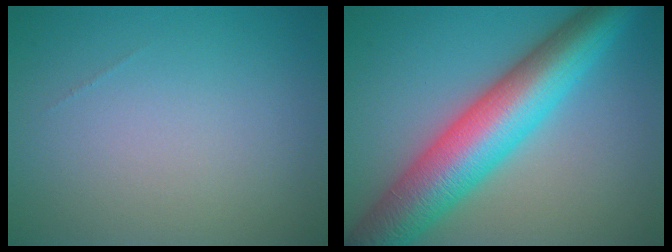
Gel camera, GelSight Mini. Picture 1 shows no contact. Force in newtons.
{"total": 10.8, "press": 10.8, "slide": 0.0}